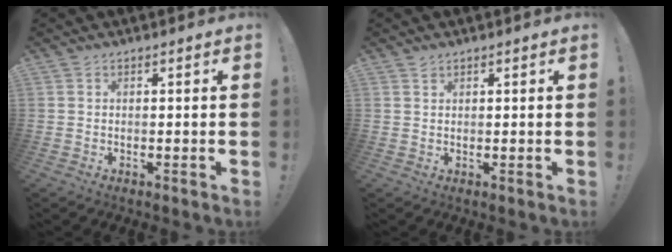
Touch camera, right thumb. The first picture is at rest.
{"total": 1.1, "force": [1.0, 0.4, 0.2], "torque": [0.004, -0.004, 0.019]}